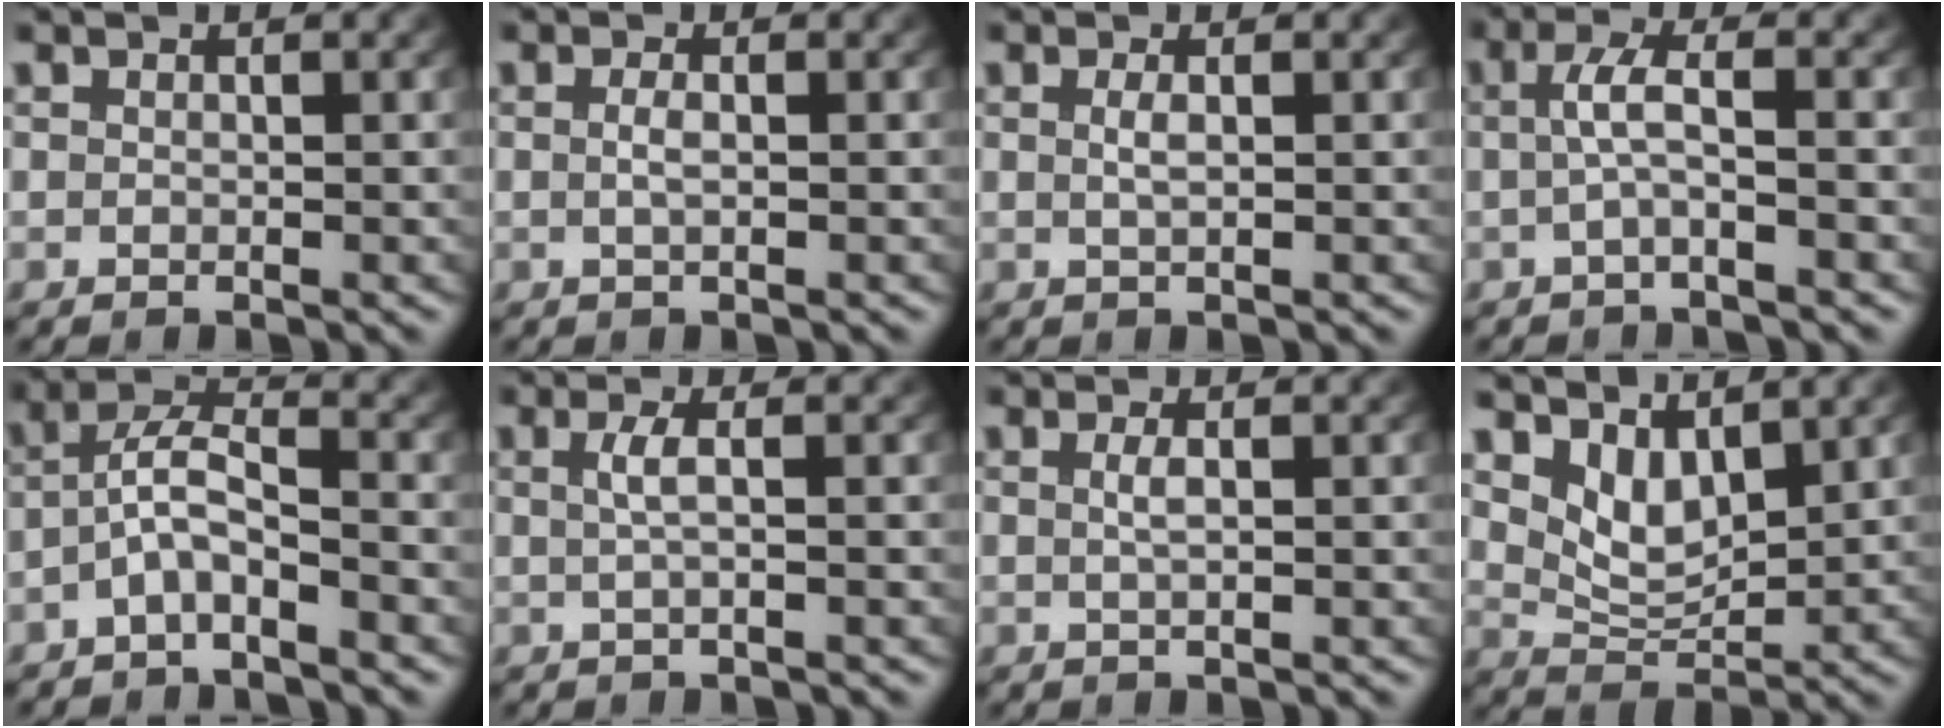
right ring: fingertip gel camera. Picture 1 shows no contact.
{"total": 1.1, "force": [-0.2, 0.0, 1.1], "torque": [-0.029, -0.009, 0.000]}
{"total": 1.1, "force": [0.0, 0.0, 1.1], "torque": [-0.028, -0.009, 0.007]}
{"total": 2.4, "force": [-0.7, 0.1, 2.2], "torque": [-0.050, 0.000, -0.010]}
{"total": 3.9, "force": [-1.1, 2.3, 2.9], "torque": [-0.056, -0.007, -0.024]}
{"total": 1.8, "force": [-0.1, 0.0, 1.8], "torque": [-0.038, -0.001, 0.002]}
{"total": 1.2, "force": [0.0, -0.1, 1.2], "torque": [-0.030, -0.008, 0.005]}
{"total": 5.9, "force": [2.3, 4.1, 3.6], "torque": [-0.064, -0.014, 0.040]}